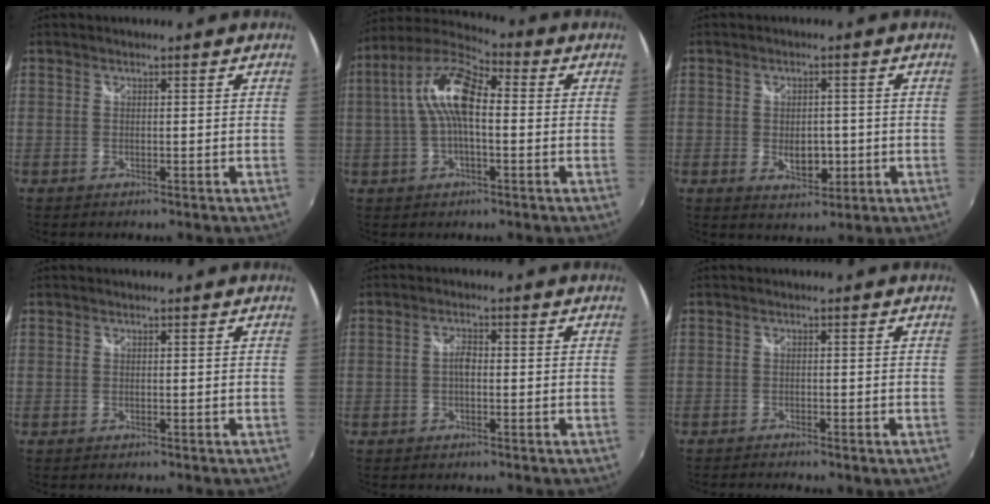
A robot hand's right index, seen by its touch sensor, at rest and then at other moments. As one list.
[{"total": 12.1, "force": [0.7, 4.8, 11.1], "torque": [-0.218, 0.024, 0.005]}, {"total": 5.3, "force": [-1.0, 3.4, 3.9], "torque": [-0.067, -0.008, -0.012]}, {"total": 0.0}, {"total": 2.1, "force": [-0.4, 1.0, 1.8], "torque": [-0.033, 0.006, -0.009]}, {"total": 3.1, "force": [-2.3, 0.7, 2.0], "torque": [-0.037, -0.013, -0.038]}]